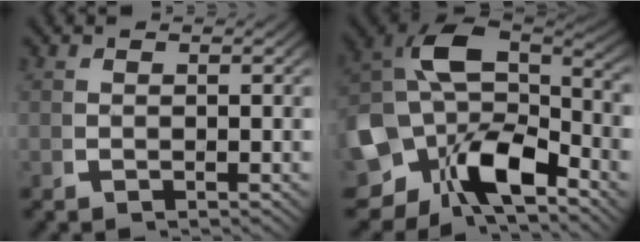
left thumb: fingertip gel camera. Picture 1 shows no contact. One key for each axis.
{"total": 16.0, "fx": -0.4, "fy": 11.5, "fz": 11.0, "tx": -0.266, "ty": -0.061, "tz": 0.006}